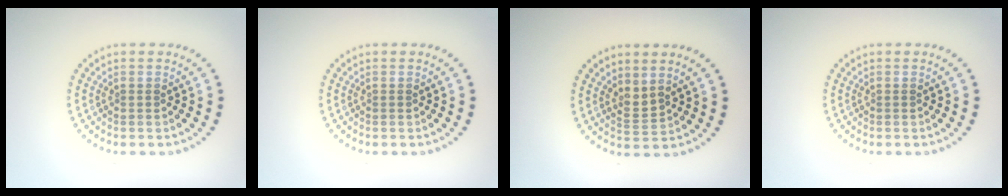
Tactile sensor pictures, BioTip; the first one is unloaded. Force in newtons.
{"total": 0.0}
{"total": 1.5, "press": 1.2, "slide": 0.9}
{"total": 0.0}